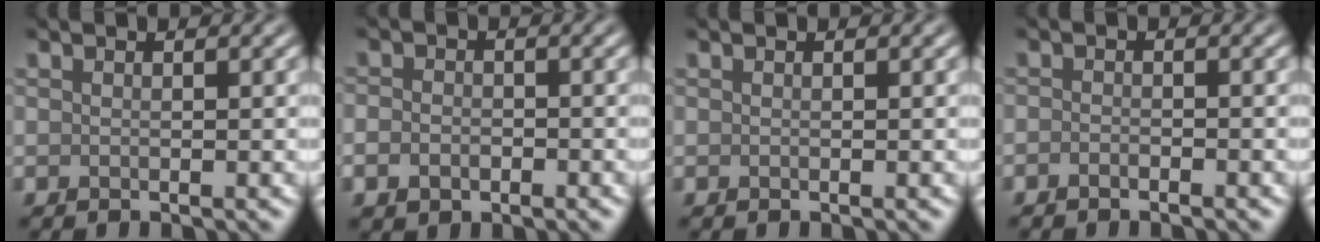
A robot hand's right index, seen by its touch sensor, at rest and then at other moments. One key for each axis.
{"total": 2.1, "fx": -0.8, "fy": 1.5, "fz": 1.2, "tx": -0.018, "ty": -0.002, "tz": -0.019}
{"total": 0.0}
{"total": 1.0, "fx": -0.8, "fy": 0.3, "fz": 0.5, "tx": -0.009, "ty": -0.001, "tz": -0.016}